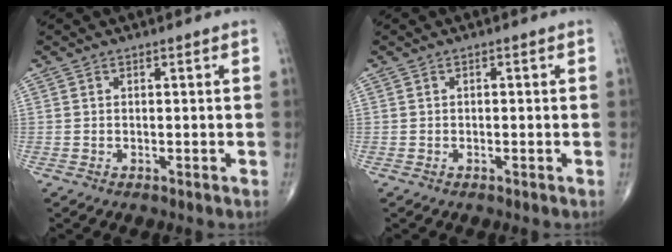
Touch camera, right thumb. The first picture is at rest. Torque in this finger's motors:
{"motor_torque": [-0.40, 0.02, -0.23, -0.05, -0.05]}